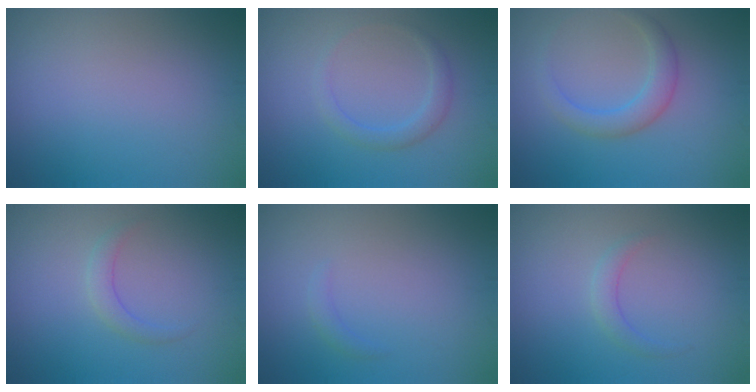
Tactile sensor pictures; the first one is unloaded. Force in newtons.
{"total": 1.8, "press": 1.8, "slide": 0.1}
{"total": 2.8, "press": 2.8, "slide": 0.2}
{"total": 1.5, "press": 1.5, "slide": 0.0}
{"total": 0.9, "press": 0.9, "slide": 0.1}
{"total": 1.4, "press": 1.4, "slide": 0.1}